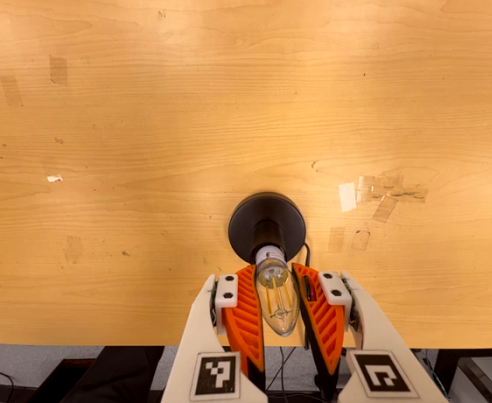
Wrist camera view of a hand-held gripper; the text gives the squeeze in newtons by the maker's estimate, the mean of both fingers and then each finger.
{"total": 15.3, "left": 15.2, "right": 15.4}